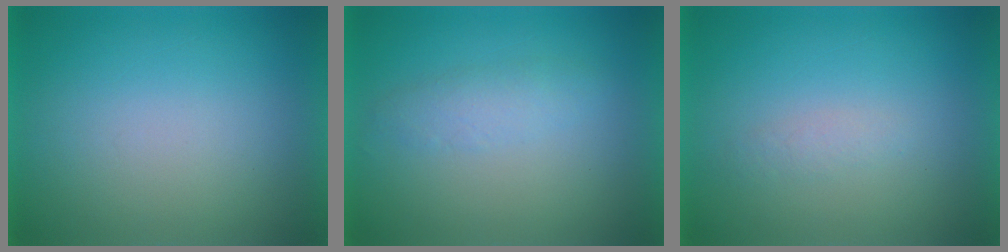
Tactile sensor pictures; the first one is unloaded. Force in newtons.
{"total": 2.4}
{"total": 1.3}